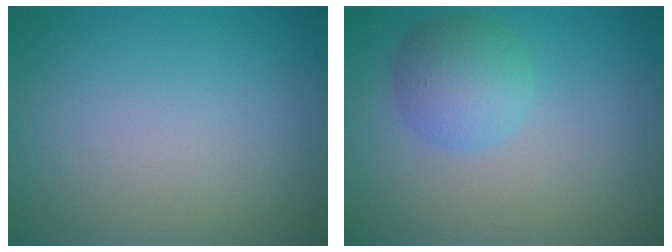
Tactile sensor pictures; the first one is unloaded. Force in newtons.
{"total": 3.5, "press": 3.5, "slide": 0.2}